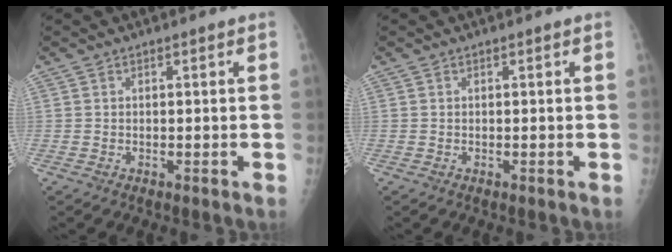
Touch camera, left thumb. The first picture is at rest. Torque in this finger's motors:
{"motor_torque": [0.11, -0.11, 0.02, 0.02, 0.00]}